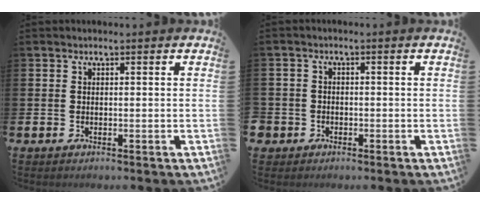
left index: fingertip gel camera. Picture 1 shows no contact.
{"total": 1.7, "force": [-1.0, 1.3, -0.1], "torque": [-0.001, 0.002, -0.025]}